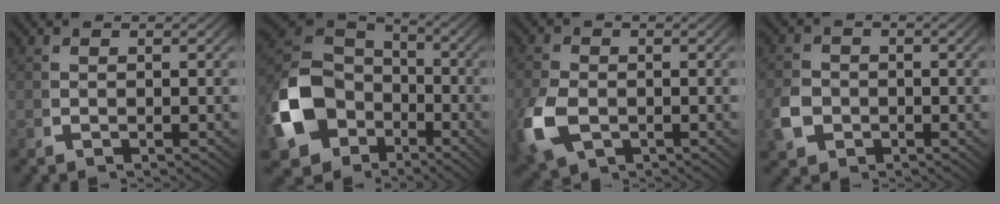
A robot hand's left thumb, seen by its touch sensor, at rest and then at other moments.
{"total": 12.9, "force": [-2.7, 9.9, 7.8], "torque": [-0.184, -0.039, -0.031]}
{"total": 5.9, "force": [-1.9, 4.2, 3.6], "torque": [-0.111, -0.026, -0.019]}
{"total": 3.9, "force": [-1.3, 3.2, 1.8], "torque": [-0.053, -0.014, -0.018]}